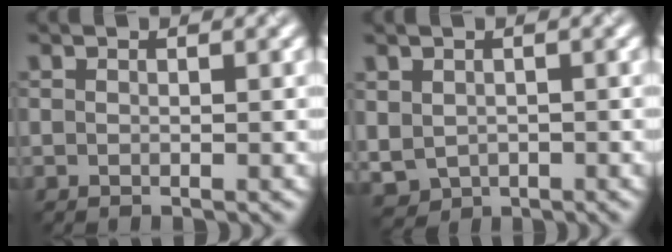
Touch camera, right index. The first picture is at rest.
{"total": 1.9, "force": [0.3, 1.8, 0.5], "torque": [-0.016, 0.000, 0.021]}